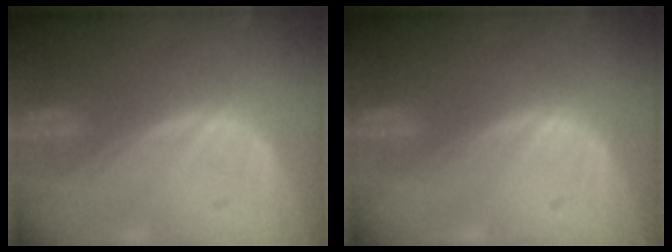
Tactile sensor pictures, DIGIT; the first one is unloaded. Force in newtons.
{"total": 0.0}